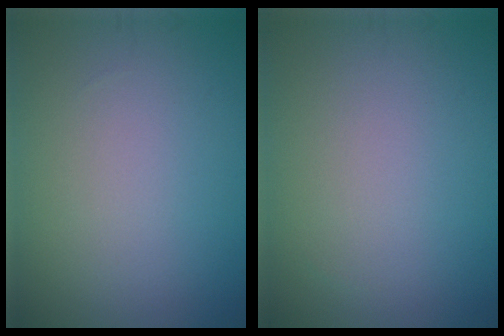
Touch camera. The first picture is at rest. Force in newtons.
{"total": 0.0}